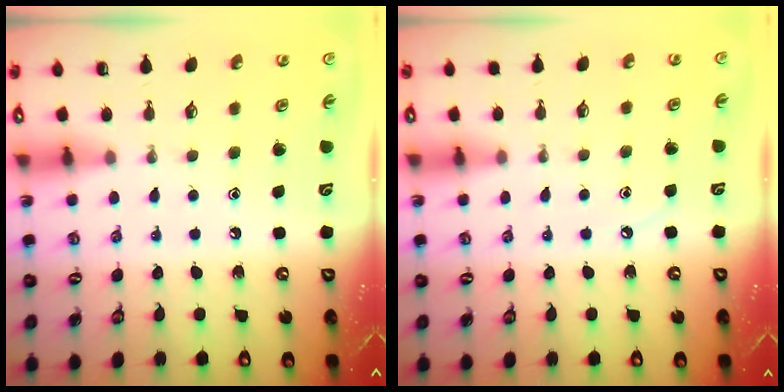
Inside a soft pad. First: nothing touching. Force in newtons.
{"total": 3.2, "press": 3.1, "slide": 0.5}